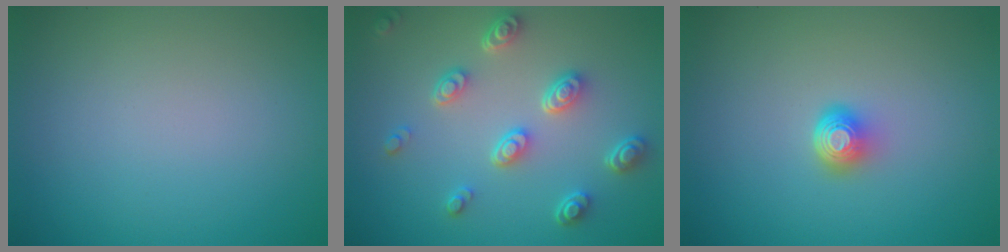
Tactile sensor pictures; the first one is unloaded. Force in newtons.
{"total": 4.5, "press": 3.4, "slide": 2.9}
{"total": 2.1, "press": 1.4, "slide": 1.6}